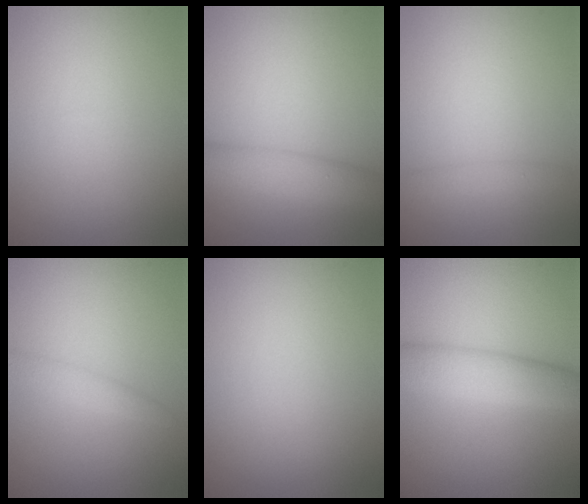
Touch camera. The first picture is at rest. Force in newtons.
{"total": 4.2, "press": 4.2, "slide": 0.1}
{"total": 1.1, "press": 1.0, "slide": 0.1}
{"total": 1.6, "press": 1.6, "slide": 0.0}
{"total": 0.0}
{"total": 4.9, "press": 4.9, "slide": 0.1}